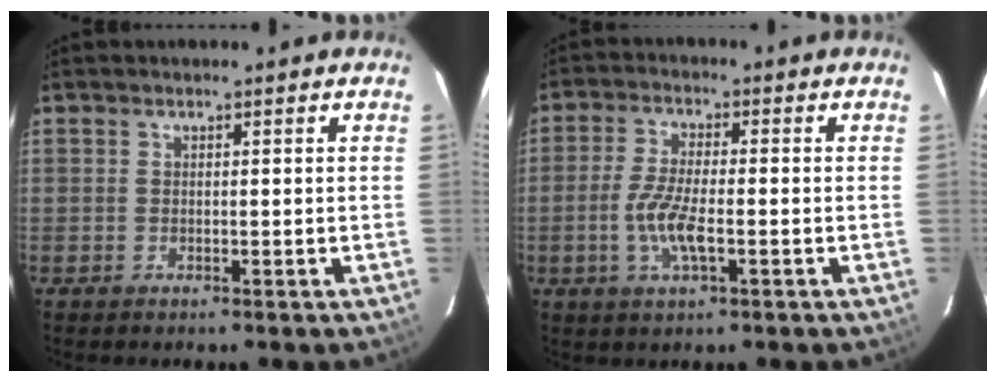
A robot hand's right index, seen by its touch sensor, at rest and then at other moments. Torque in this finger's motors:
{"motor_torque": [0.85, -0.26, 0.55, 0.13]}